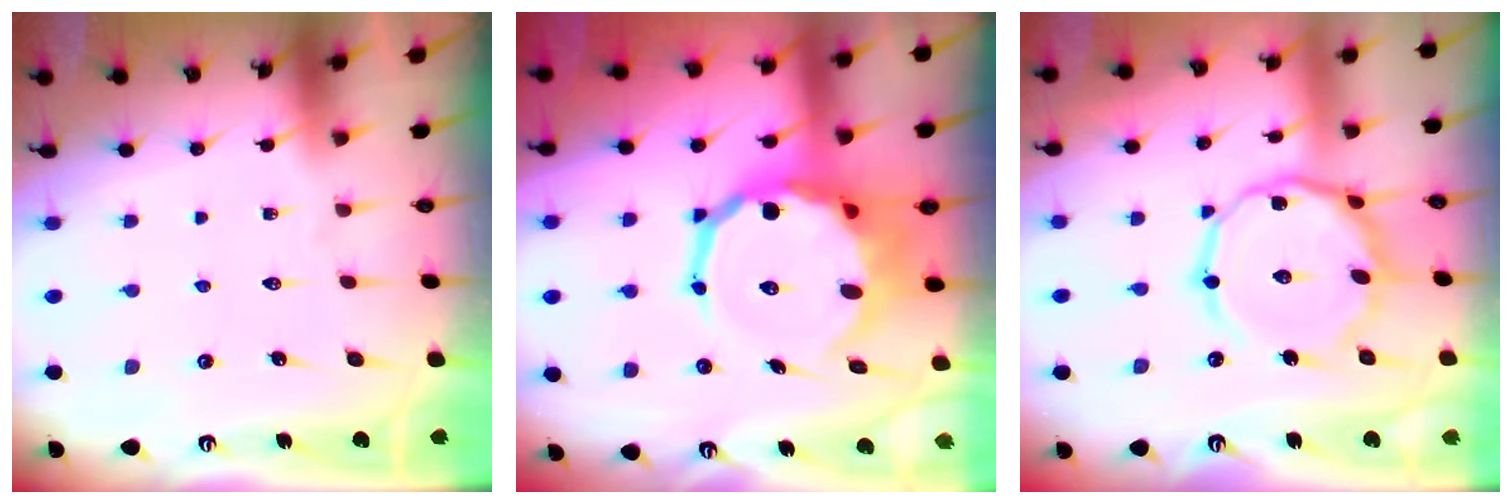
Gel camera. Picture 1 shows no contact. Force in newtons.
{"total": 15.0, "press": 14.5, "slide": 3.6}
{"total": 15.9, "press": 15.8, "slide": 1.1}